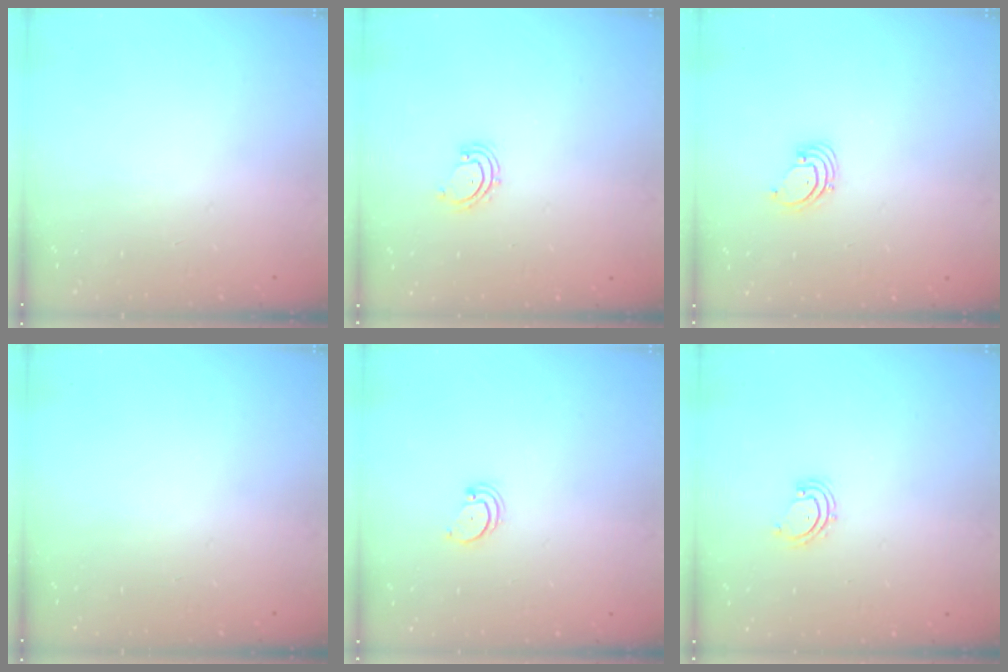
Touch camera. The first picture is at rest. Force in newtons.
{"total": 2.7, "press": 2.6, "slide": 0.5}
{"total": 1.5, "press": 1.5, "slide": 0.1}
{"total": 0.0}
{"total": 2.2, "press": 2.2, "slide": 0.2}
{"total": 2.7, "press": 2.6, "slide": 0.5}